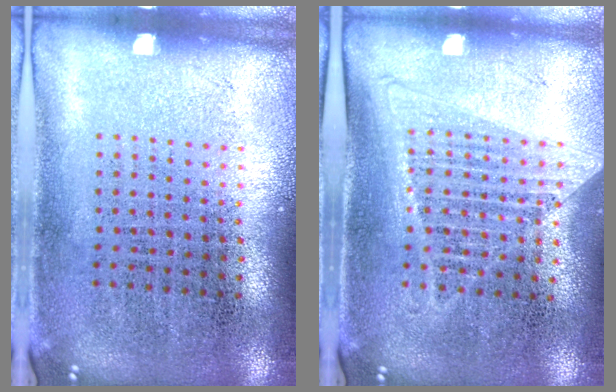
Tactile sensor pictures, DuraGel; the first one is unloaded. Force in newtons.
{"total": 1.3, "press": 1.2, "slide": 0.5}